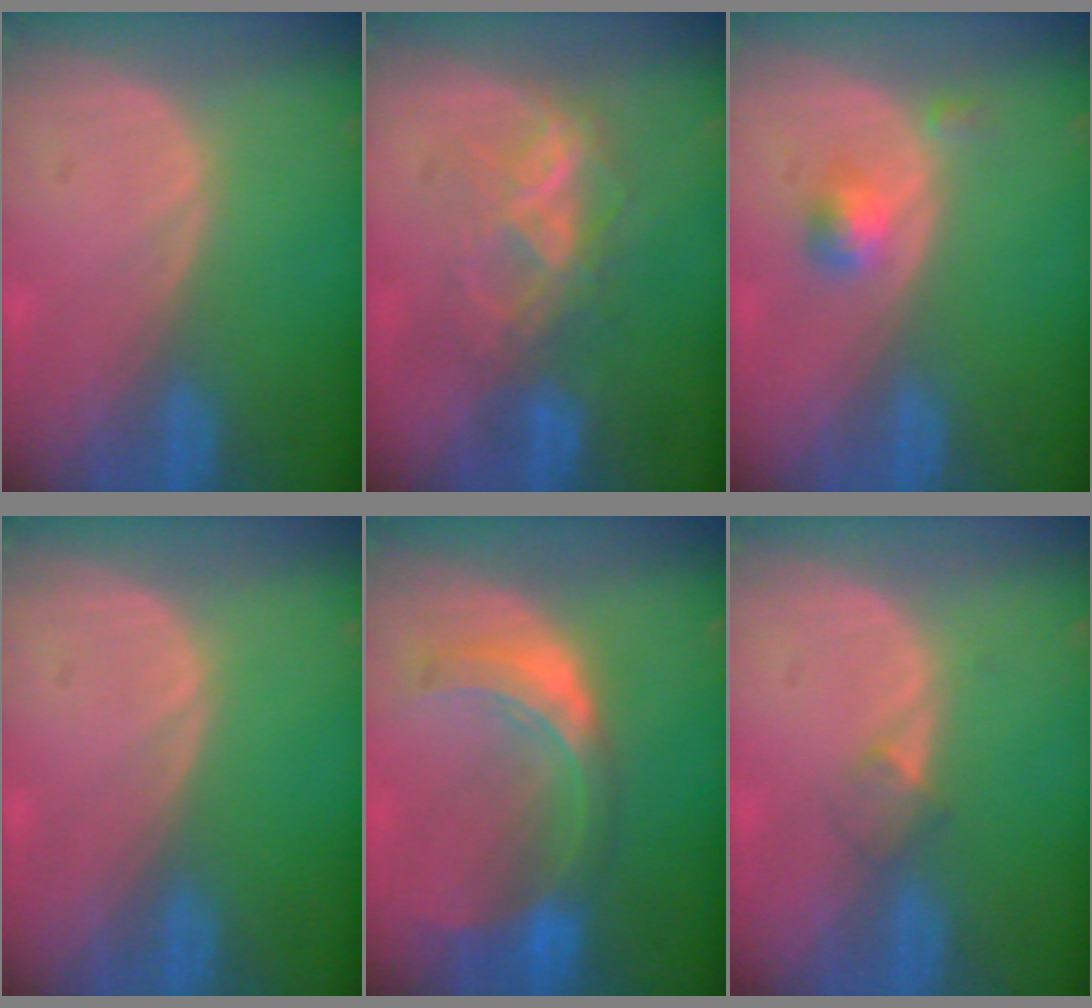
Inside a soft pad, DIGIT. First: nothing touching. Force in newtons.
{"total": 5.9, "press": 5.8, "slide": 1.1}
{"total": 2.6, "press": 2.4, "slide": 1.1}
{"total": 0.0}
{"total": 8.2, "press": 7.3, "slide": 3.8}
{"total": 2.1, "press": 1.8, "slide": 1.0}